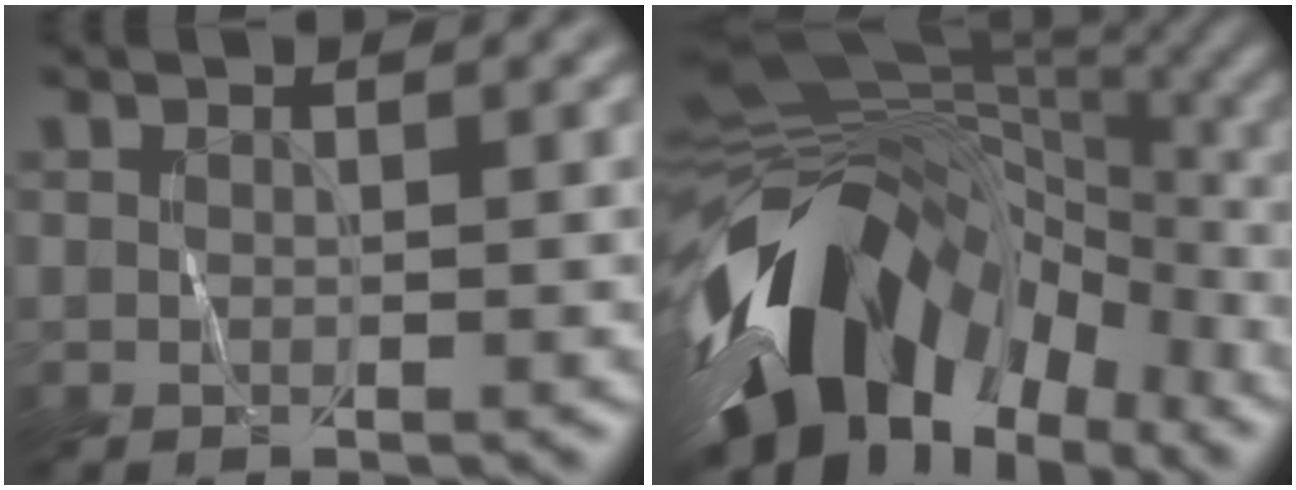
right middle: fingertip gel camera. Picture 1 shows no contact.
{"total": 14.6, "force": [-5.5, 9.5, 9.7], "torque": [-0.175, 0.008, -0.100]}